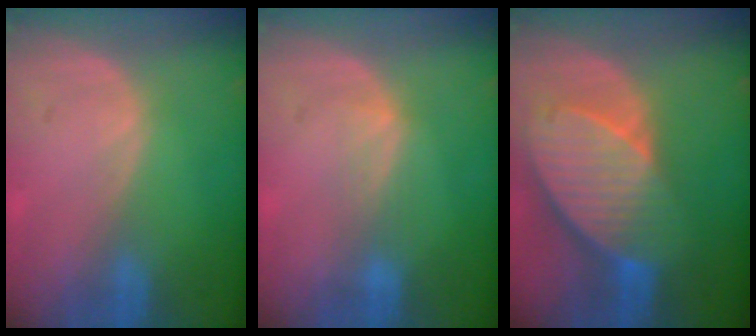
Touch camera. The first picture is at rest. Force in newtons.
{"total": 2.4, "press": 2.4, "slide": 0.4}
{"total": 10.2, "press": 8.9, "slide": 5.0}